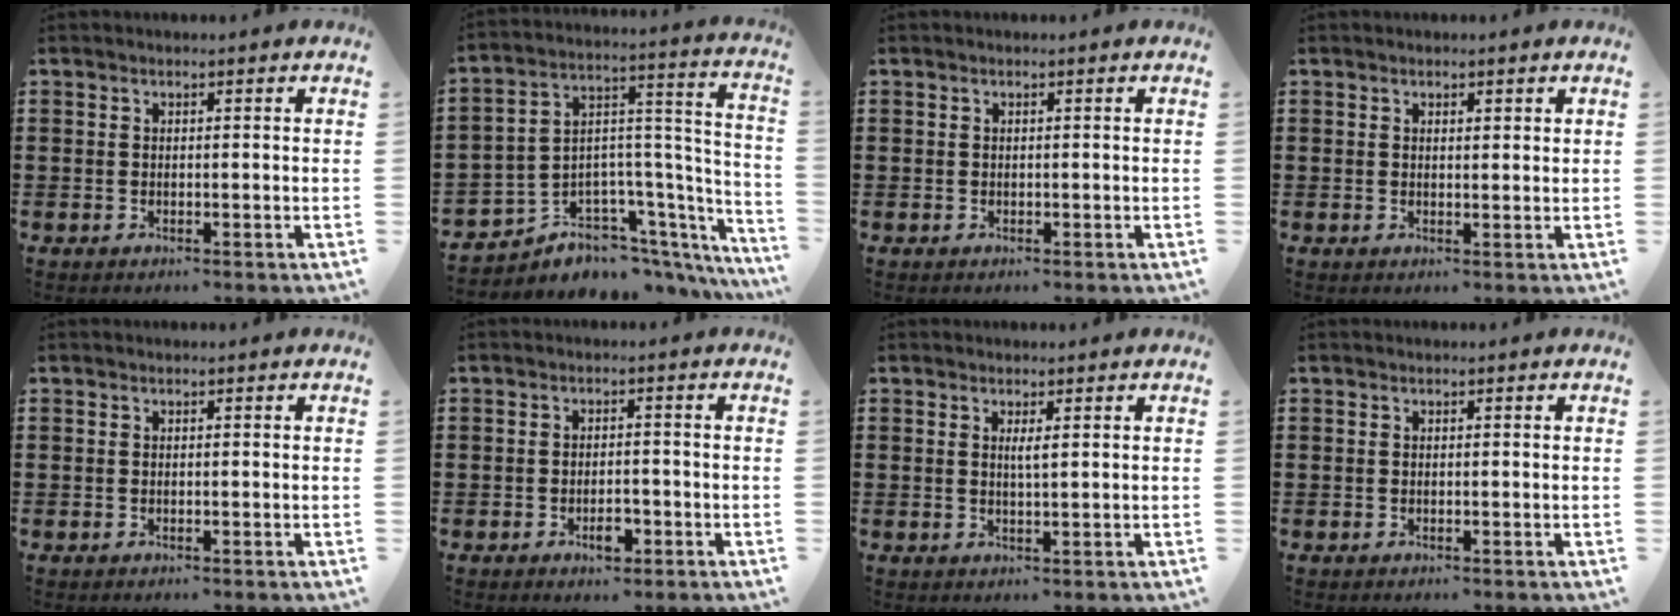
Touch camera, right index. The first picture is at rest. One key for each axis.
{"total": 4.8, "fx": -2.8, "fy": 3.8, "fz": 0.1, "tx": -0.018, "ty": -0.025, "tz": -0.049}
{"total": 0.0}
{"total": 1.0, "fx": 0.7, "fy": 0.5, "fz": 0.5, "tx": -0.011, "ty": 0.003, "tz": 0.012}
{"total": 0.0}
{"total": 3.1, "fx": -1.6, "fy": 1.4, "fz": 2.4, "tx": -0.041, "ty": 0.004, "tz": -0.028}
{"total": 1.5, "fx": 0.4, "fy": 0.1, "fz": 1.4, "tx": -0.029, "ty": 0.000, "tz": 0.006}
{"total": 0.0}